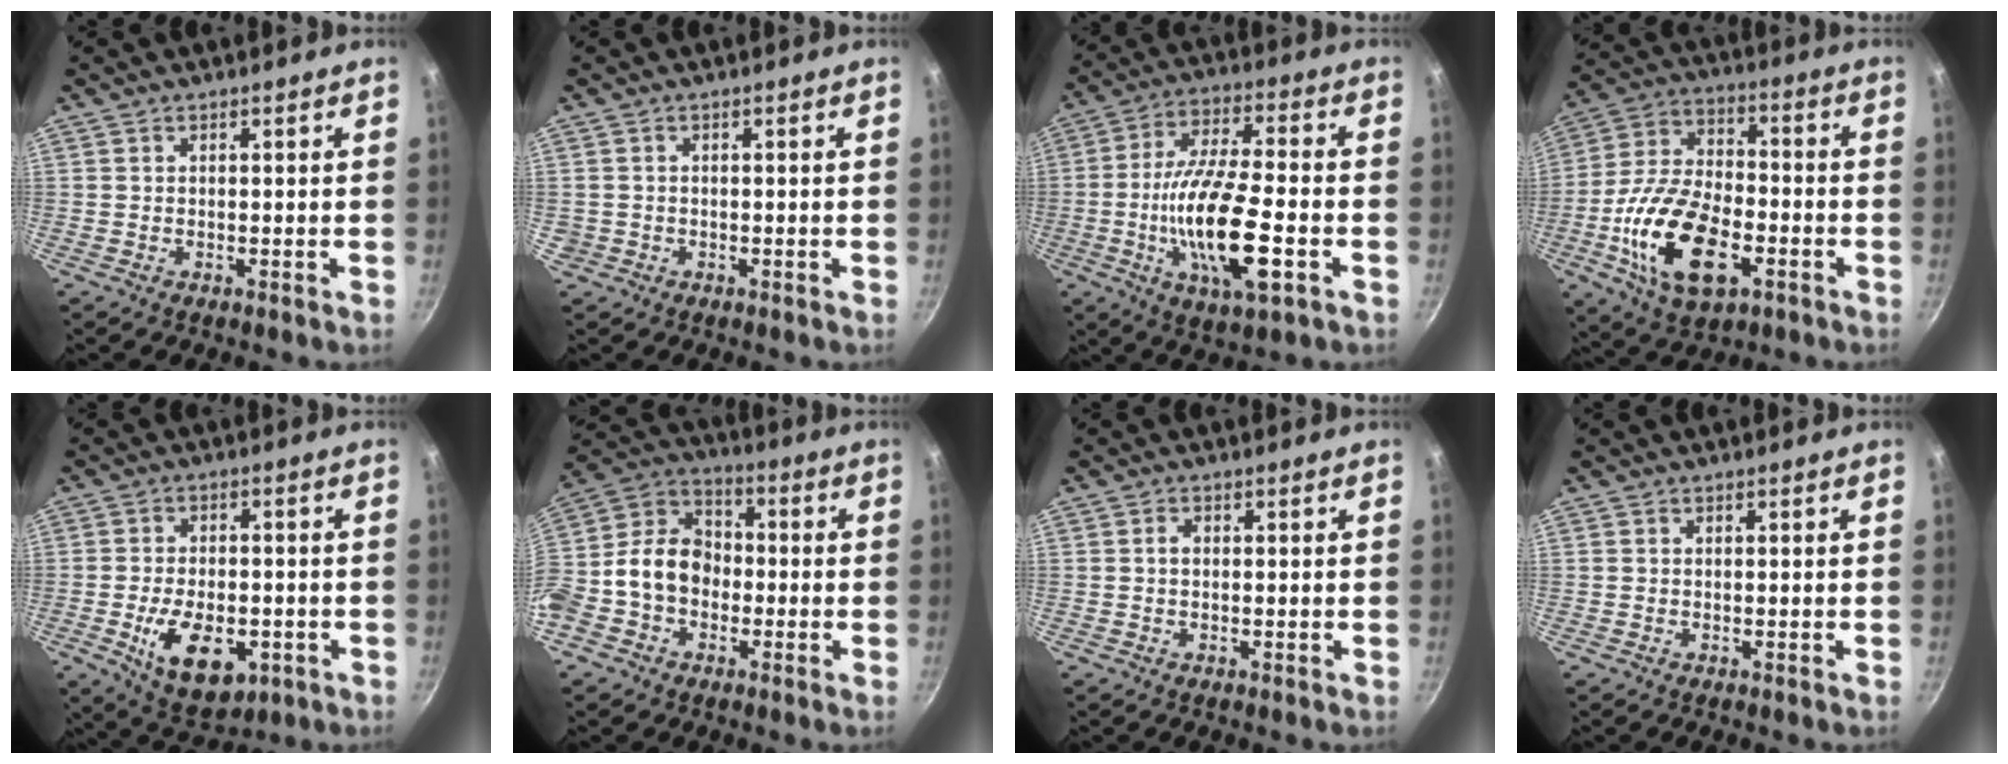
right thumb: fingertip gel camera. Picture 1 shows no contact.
{"total": 1.2, "force": [-0.2, 1.2, 0.2], "torque": [-0.002, 0.003, 0.002]}
{"total": 17.8, "force": [-4.5, 5.4, 16.3], "torque": [-0.299, 0.015, -0.087]}
{"total": 19.8, "force": [-6.3, 10.8, 15.3], "torque": [-0.279, 0.026, -0.113]}
{"total": 12.8, "force": [-3.8, 7.4, 9.7], "torque": [-0.141, 0.001, -0.046]}
{"total": 15.7, "force": [-2.4, 12.2, 9.5], "torque": [-0.146, 0.055, -0.061]}
{"total": 1.5, "force": [0.1, 1.1, 1.0], "torque": [-0.018, 0.005, -0.001]}
{"total": 0.0}